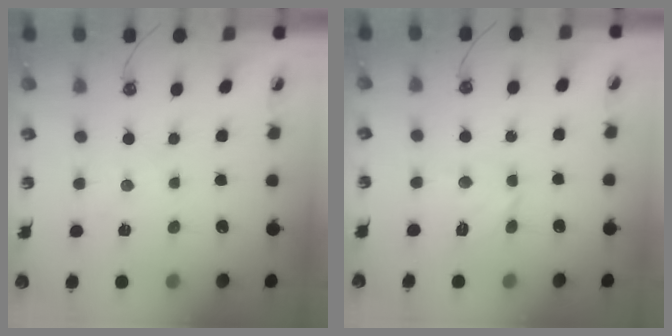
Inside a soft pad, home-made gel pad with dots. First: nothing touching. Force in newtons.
{"total": 10.0, "press": 10.0, "slide": 1.1}